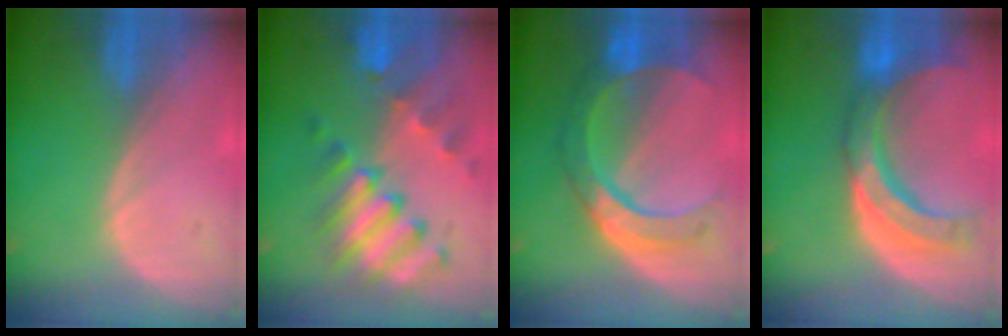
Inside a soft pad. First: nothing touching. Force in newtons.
{"total": 10.0, "press": 8.9, "slide": 4.6}
{"total": 8.5, "press": 8.5, "slide": 0.5}
{"total": 10.1, "press": 9.4, "slide": 3.9}